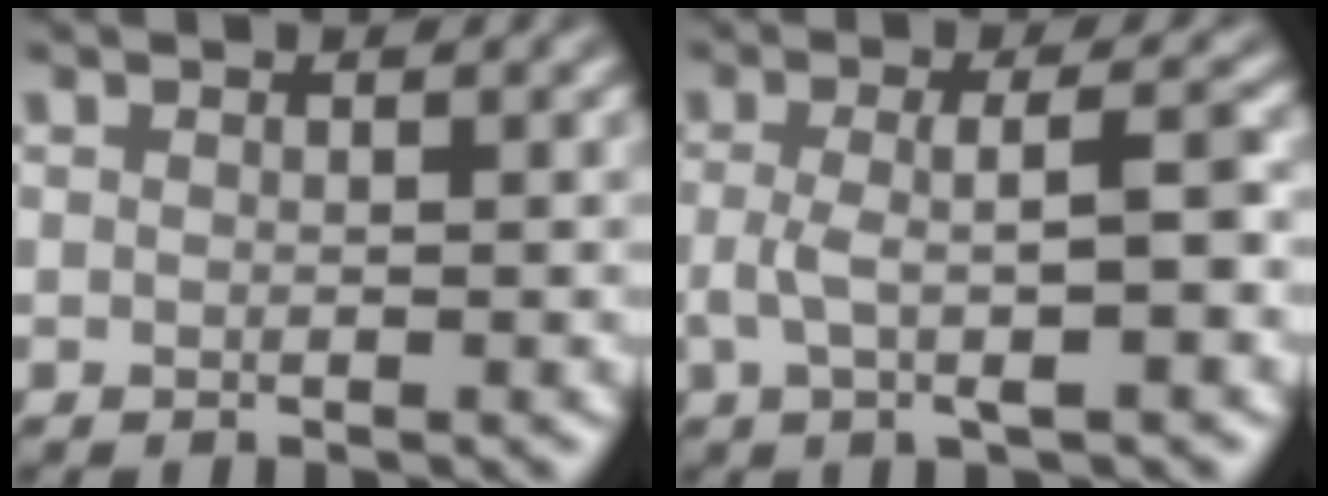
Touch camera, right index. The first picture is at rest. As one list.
[{"total": 4.3, "force": [-0.8, 1.2, 4.1], "torque": [-0.073, 0.005, -0.015]}]